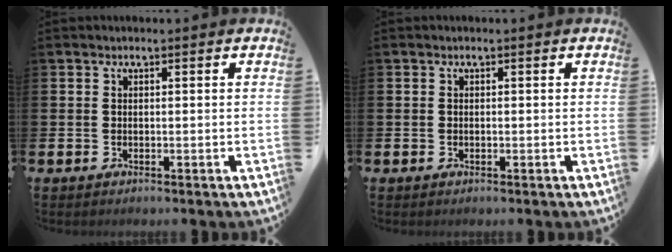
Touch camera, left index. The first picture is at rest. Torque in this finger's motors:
{"motor_torque": [-0.17, 0.12, -0.09, -0.01]}